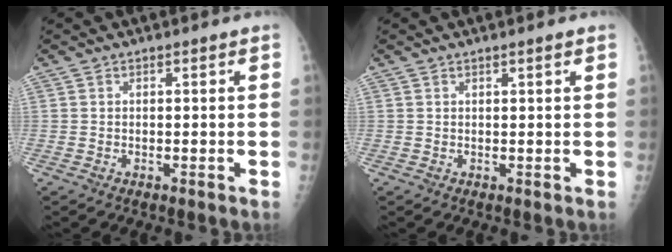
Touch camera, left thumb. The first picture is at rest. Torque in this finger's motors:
{"motor_torque": [-0.26, -0.10, 0.01, 0.07, 0.03]}